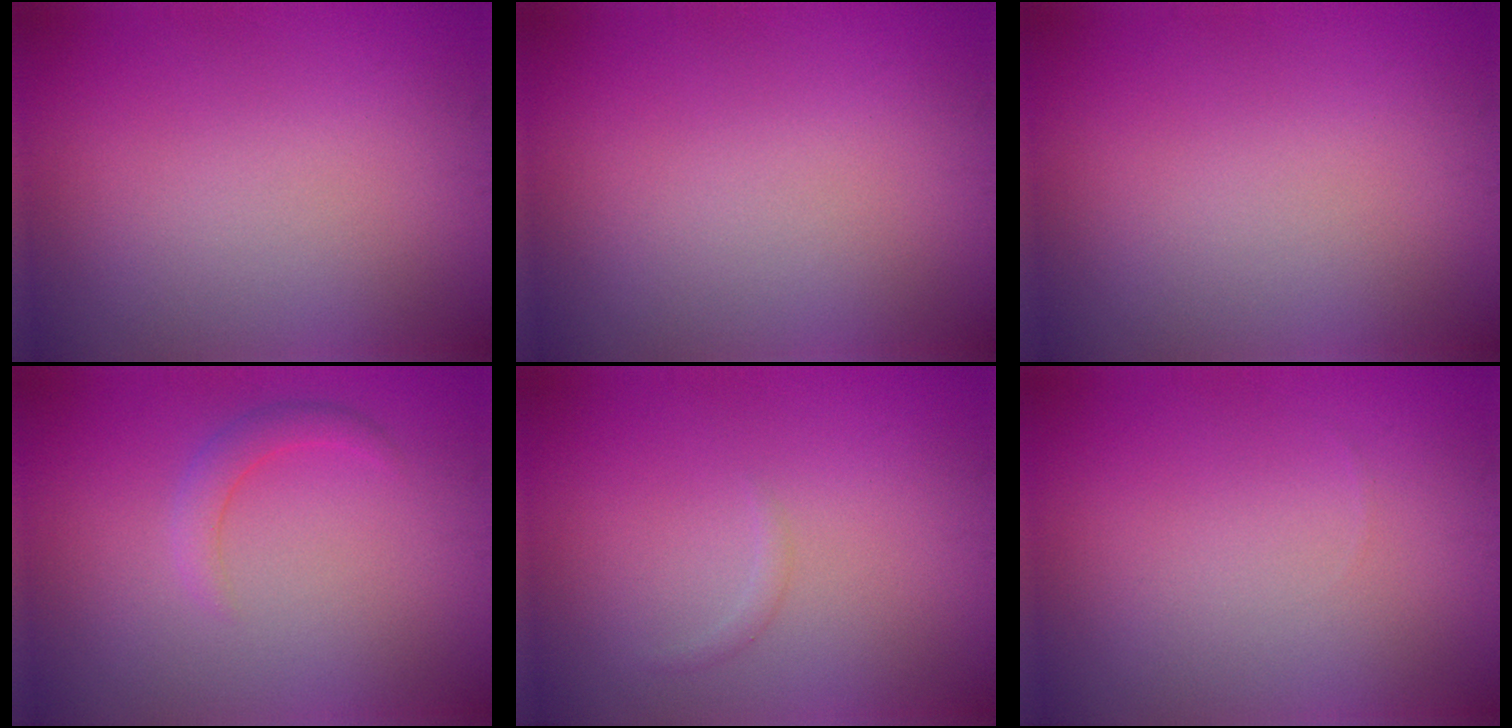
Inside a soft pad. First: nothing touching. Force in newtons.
{"total": 0.0}
{"total": 0.0}
{"total": 1.7, "press": 1.7, "slide": 0.1}
{"total": 0.6, "press": 0.6, "slide": 0.1}
{"total": 0.0}